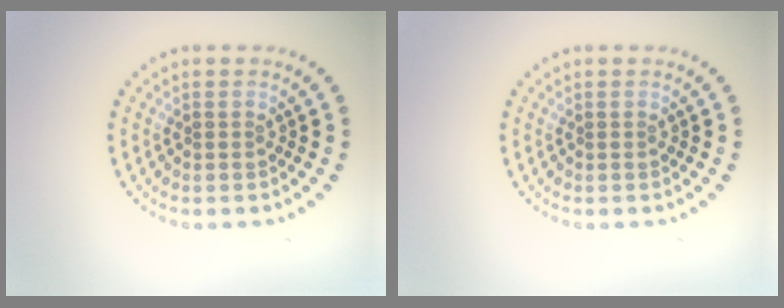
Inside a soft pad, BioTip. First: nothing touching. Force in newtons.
{"total": 0.0}